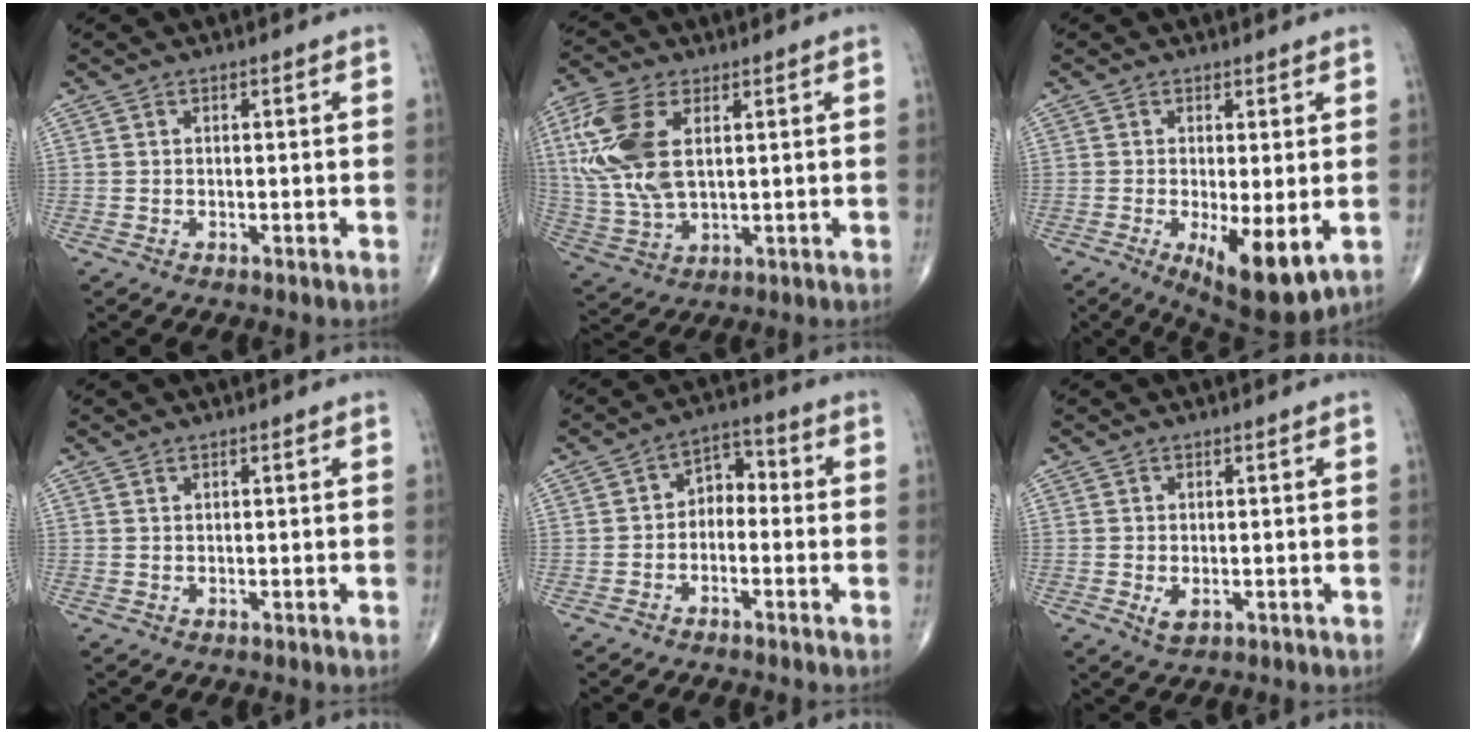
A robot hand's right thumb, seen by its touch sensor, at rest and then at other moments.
{"total": 14.6, "force": [3.6, 7.8, 11.8], "torque": [-0.272, -0.003, 0.076]}
{"total": 10.0, "force": [-2.4, 3.3, 9.1], "torque": [-0.141, -0.026, -0.029]}
{"total": 0.0}
{"total": 5.2, "force": [-1.2, 3.7, 3.5], "torque": [-0.032, 0.035, -0.035]}
{"total": 2.1, "force": [-0.4, 1.2, 1.7], "torque": [-0.030, -0.005, -0.003]}